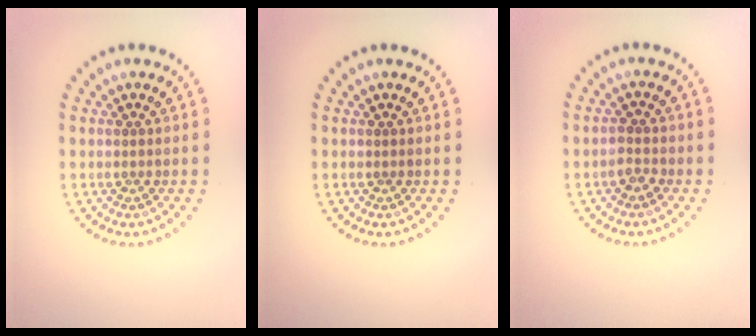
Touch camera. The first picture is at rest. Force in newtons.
{"total": 0.0}
{"total": 1.3, "press": 1.2, "slide": 0.4}